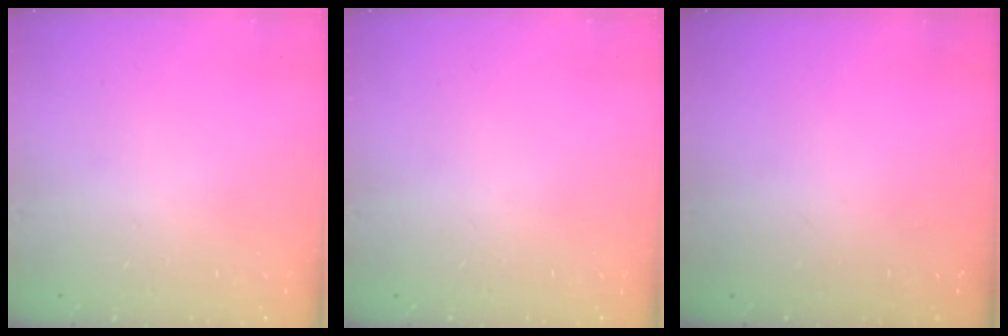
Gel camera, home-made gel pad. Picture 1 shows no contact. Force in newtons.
{"total": 0.0}
{"total": 0.0}